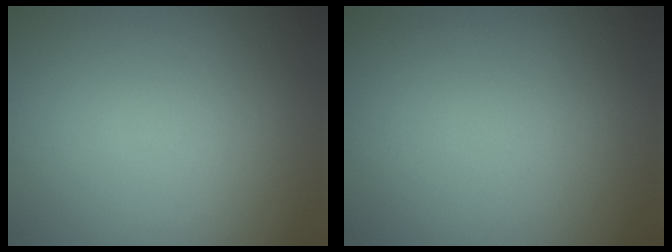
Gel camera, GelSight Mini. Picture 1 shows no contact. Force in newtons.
{"total": 0.0}